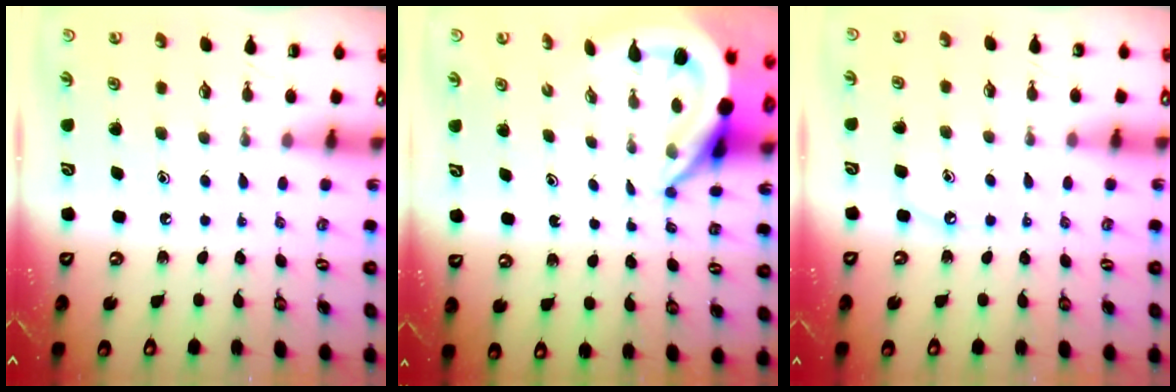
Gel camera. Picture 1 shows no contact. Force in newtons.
{"total": 7.1, "press": 7.0, "slide": 1.1}
{"total": 3.6, "press": 3.5, "slide": 0.5}